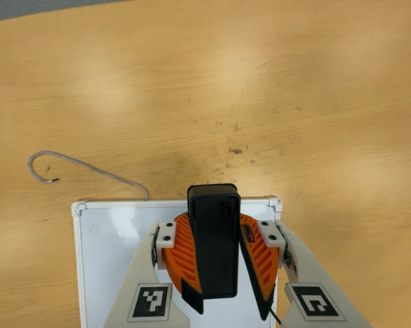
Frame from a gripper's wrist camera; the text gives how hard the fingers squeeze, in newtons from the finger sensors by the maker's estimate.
{"total": 11.3, "left": 11.4, "right": 11.2}